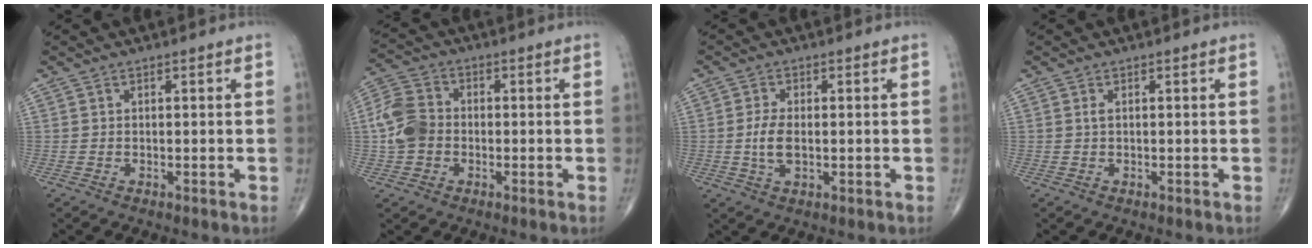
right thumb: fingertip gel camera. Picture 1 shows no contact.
{"total": 7.9, "force": [-0.9, 6.2, 4.8], "torque": [-0.095, 0.021, -0.030]}
{"total": 4.6, "force": [-0.2, 2.3, 4.0], "torque": [-0.083, -0.005, -0.005]}
{"total": 0.7, "force": [0.2, 0.2, 0.7], "torque": [-0.019, 0.002, 0.004]}